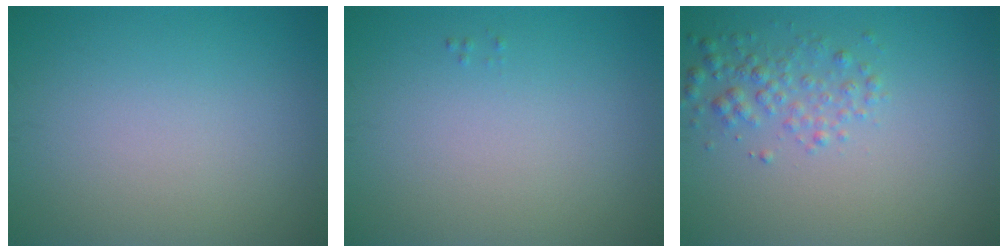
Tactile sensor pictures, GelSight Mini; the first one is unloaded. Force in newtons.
{"total": 0.0}
{"total": 2.3, "press": 2.3, "slide": 0.0}